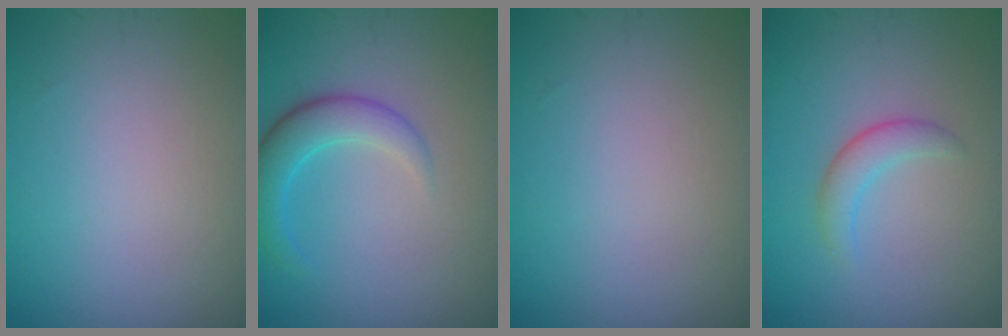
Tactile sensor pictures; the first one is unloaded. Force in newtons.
{"total": 3.6, "press": 3.6, "slide": 0.2}
{"total": 0.0}
{"total": 2.1, "press": 2.1, "slide": 0.2}